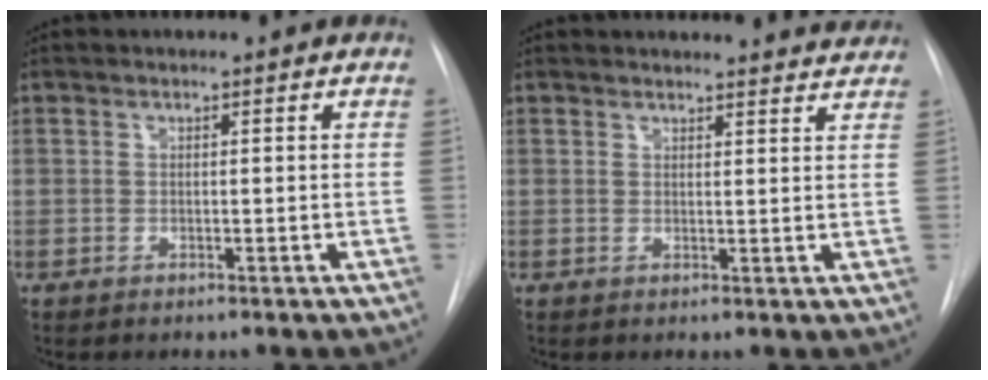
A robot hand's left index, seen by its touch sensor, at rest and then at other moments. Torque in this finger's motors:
{"motor_torque": [0.23, -0.28, -0.02, -0.01]}